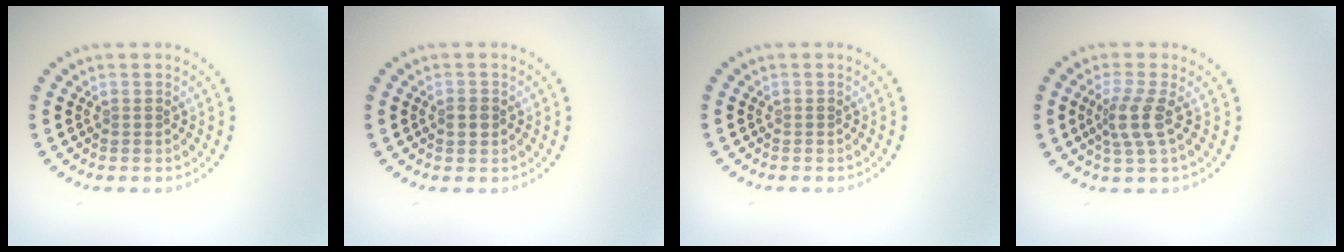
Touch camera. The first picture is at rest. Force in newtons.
{"total": 1.6, "press": 1.6, "slide": 0.3}
{"total": 0.0}
{"total": 2.7, "press": 2.1, "slide": 1.7}